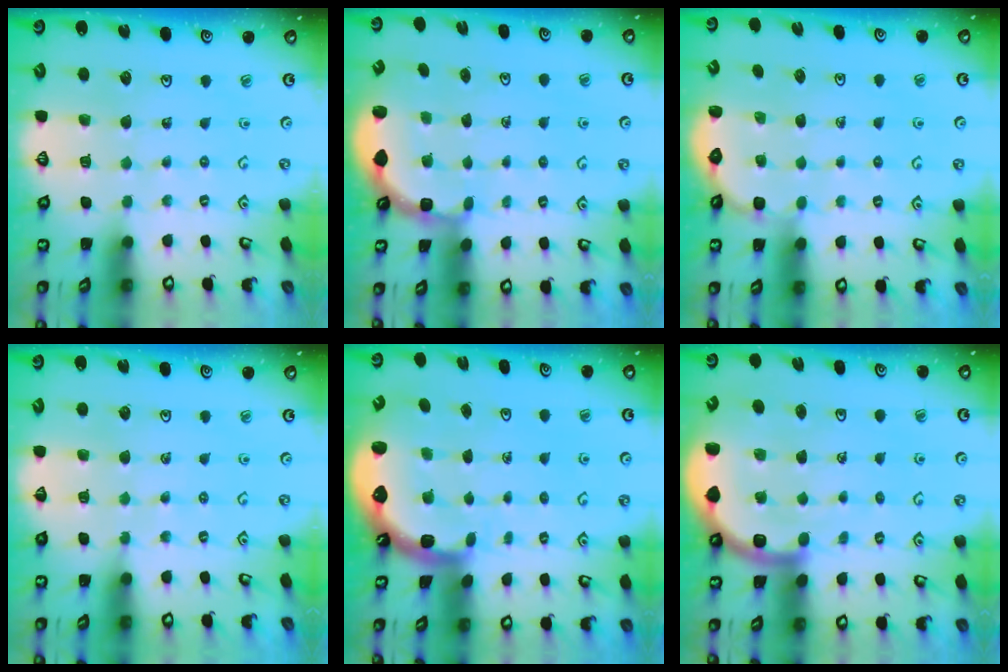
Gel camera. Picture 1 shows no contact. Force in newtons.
{"total": 2.4, "press": 1.7, "slide": 1.6}
{"total": 2.6, "press": 2.5, "slide": 0.5}
{"total": 5.3, "press": 5.1, "slide": 1.3}
{"total": 3.5, "press": 2.6, "slide": 2.3}
{"total": 7.8, "press": 7.6, "slide": 1.8}